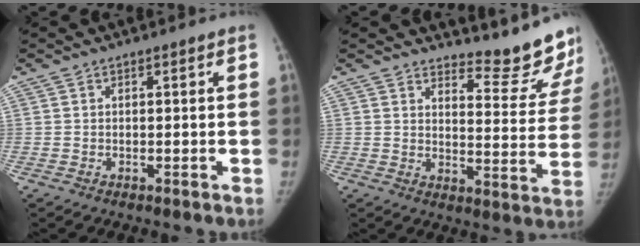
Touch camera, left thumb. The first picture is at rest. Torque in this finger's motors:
{"motor_torque": [-0.12, 0.13, -0.05, 0.06, -0.04]}